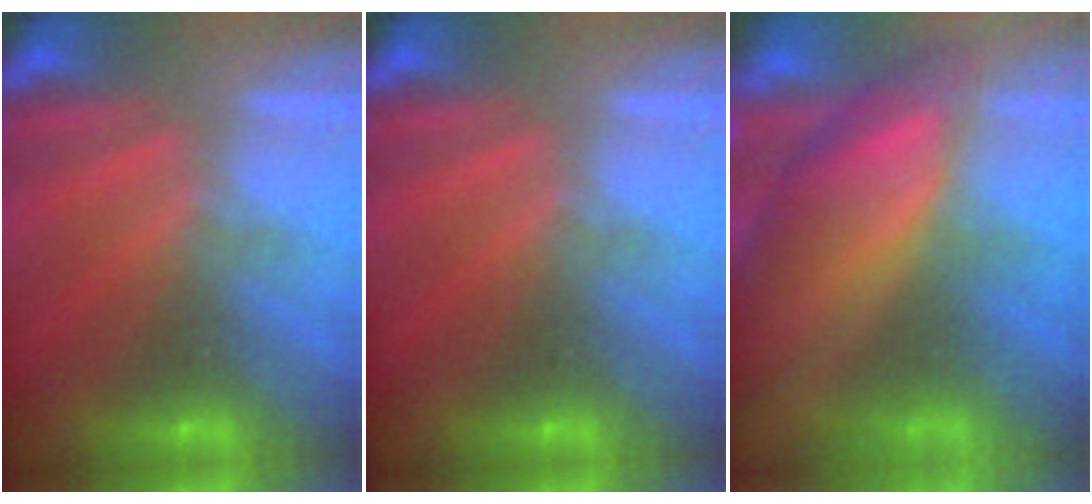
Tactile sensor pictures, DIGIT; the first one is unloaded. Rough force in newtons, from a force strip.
{"total": 0.0}
{"total": 10.8}